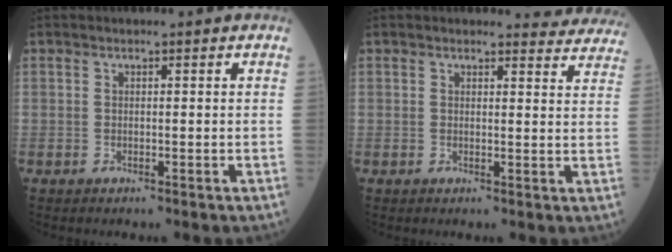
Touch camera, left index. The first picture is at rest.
{"total": 7.0, "force": [6.9, 1.4, 0.0], "torque": [0.031, -0.021, 0.045]}